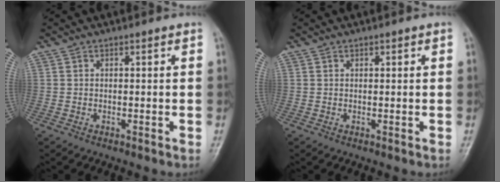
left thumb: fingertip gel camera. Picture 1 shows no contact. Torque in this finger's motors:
{"motor_torque": [-0.34, -0.07, -0.35, 0.06, -0.01]}